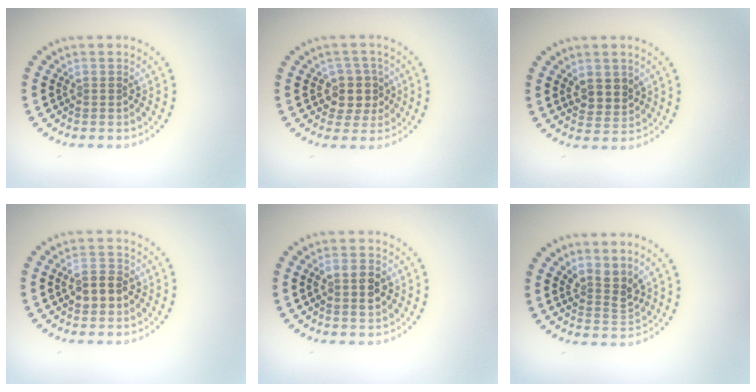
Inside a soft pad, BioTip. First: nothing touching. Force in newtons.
{"total": 3.0, "press": 2.6, "slide": 1.5}
{"total": 2.5, "press": 2.3, "slide": 1.0}
{"total": 2.9, "press": 2.9, "slide": 0.3}
{"total": 2.8, "press": 2.8, "slide": 0.3}
{"total": 2.5, "press": 1.9, "slide": 1.6}